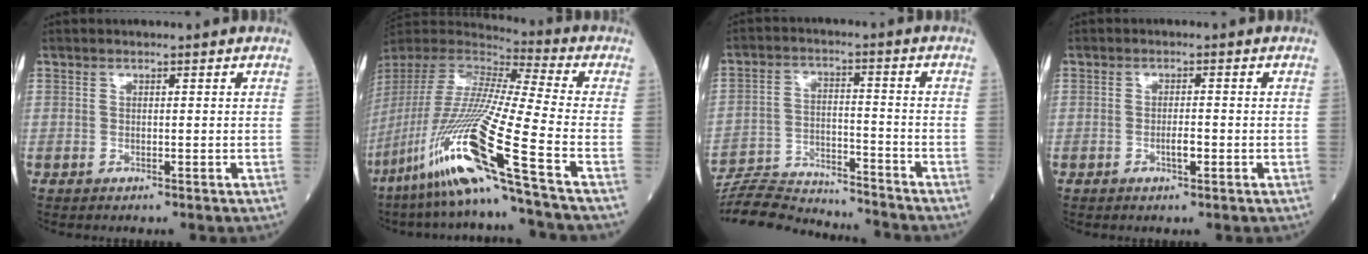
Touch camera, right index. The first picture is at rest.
{"total": 23.5, "force": [-12.6, -1.7, 19.7], "torque": [-0.430, -0.054, -0.248]}
{"total": 15.1, "force": [-14.8, 1.3, 2.7], "torque": [-0.049, 0.012, -0.234]}
{"total": 2.0, "force": [-0.8, 0.4, 1.8], "torque": [-0.029, 0.000, -0.014]}